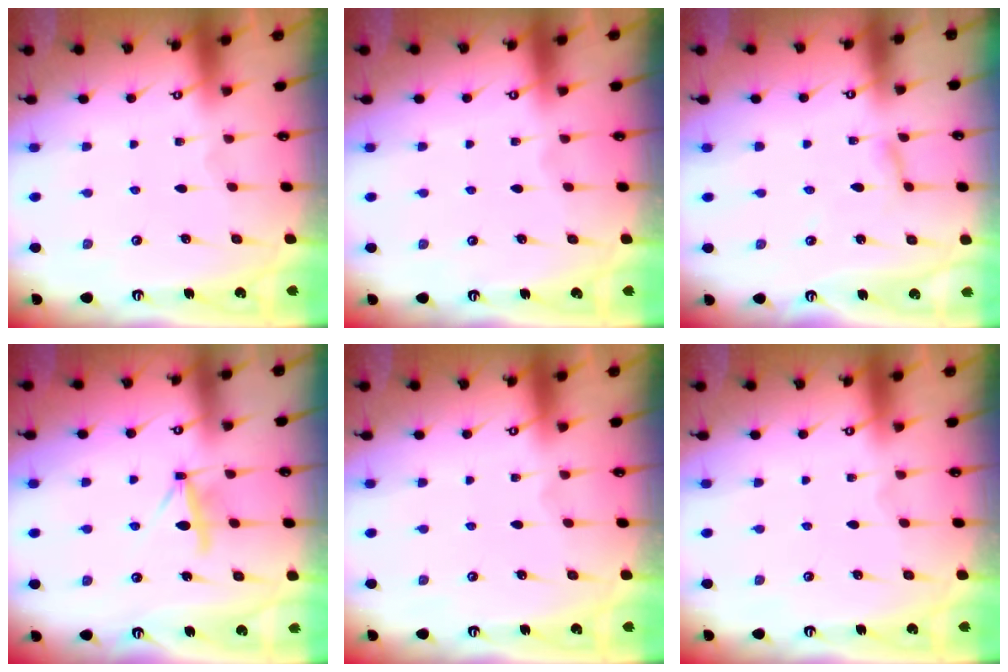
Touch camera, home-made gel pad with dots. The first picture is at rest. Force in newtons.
{"total": 0.0}
{"total": 2.8, "press": 2.7, "slide": 0.3}
{"total": 7.4, "press": 7.3, "slide": 1.0}
{"total": 0.0}
{"total": 0.0}